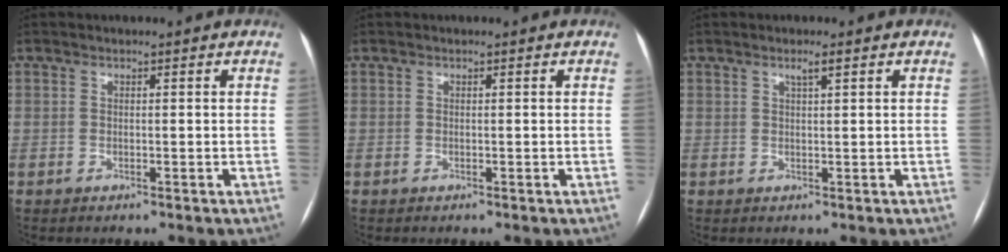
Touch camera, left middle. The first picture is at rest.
{"total": 0.0}
{"total": 1.4, "force": [0.8, 0.0, 1.1], "torque": [-0.021, 0.001, 0.015]}